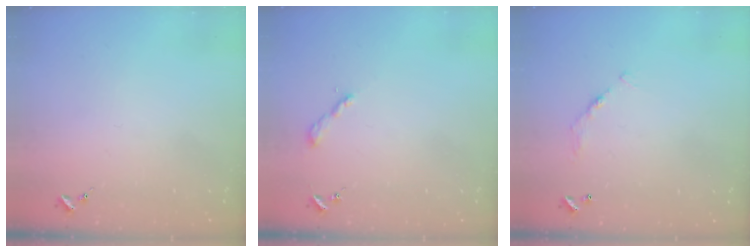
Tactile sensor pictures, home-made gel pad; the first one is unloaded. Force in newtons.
{"total": 2.2, "press": 2.2, "slide": 0.2}
{"total": 6.8, "press": 6.8, "slide": 0.5}